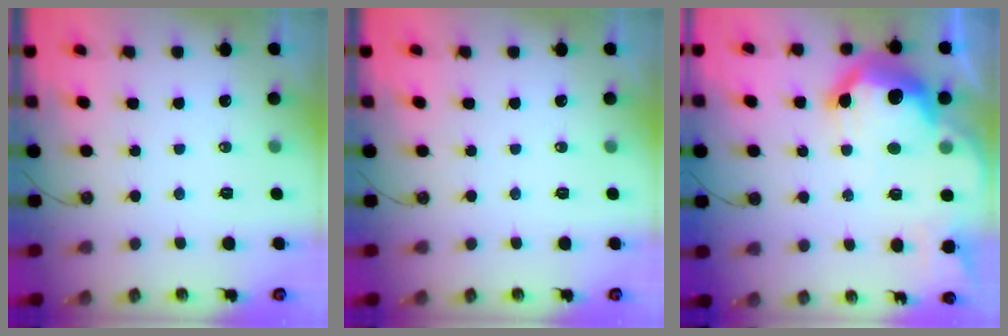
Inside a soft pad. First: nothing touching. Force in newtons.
{"total": 0.0}
{"total": 19.1, "press": 19.0, "slide": 1.3}